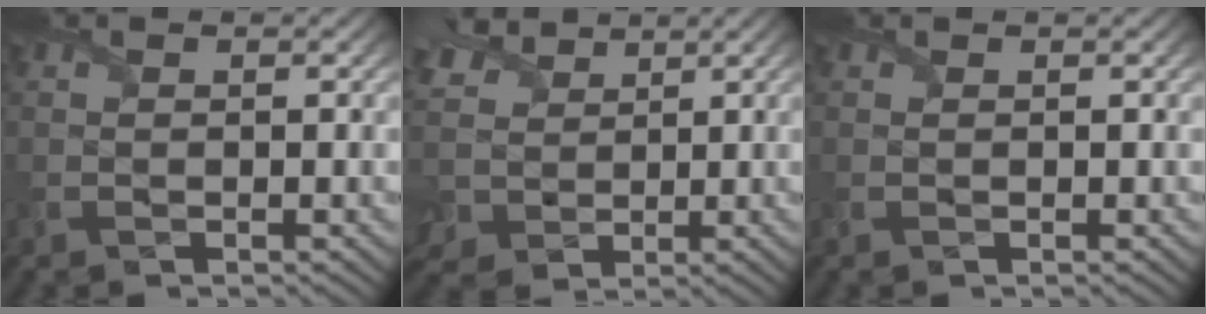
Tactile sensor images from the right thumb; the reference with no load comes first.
{"total": 7.8, "force": [2.9, 6.2, 3.6], "torque": [-0.133, 0.004, 0.053]}
{"total": 0.0}